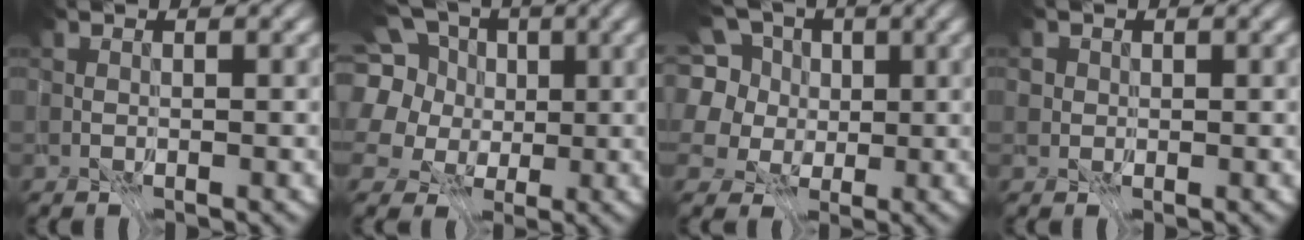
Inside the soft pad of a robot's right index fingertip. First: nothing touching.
{"total": 9.0, "force": [2.9, 7.1, 4.8], "torque": [-0.119, 0.018, 0.031]}
{"total": 5.8, "force": [2.0, 4.2, 3.4], "torque": [-0.079, 0.016, 0.017]}
{"total": 3.3, "force": [1.7, 2.4, 1.4], "torque": [-0.013, 0.003, 0.009]}